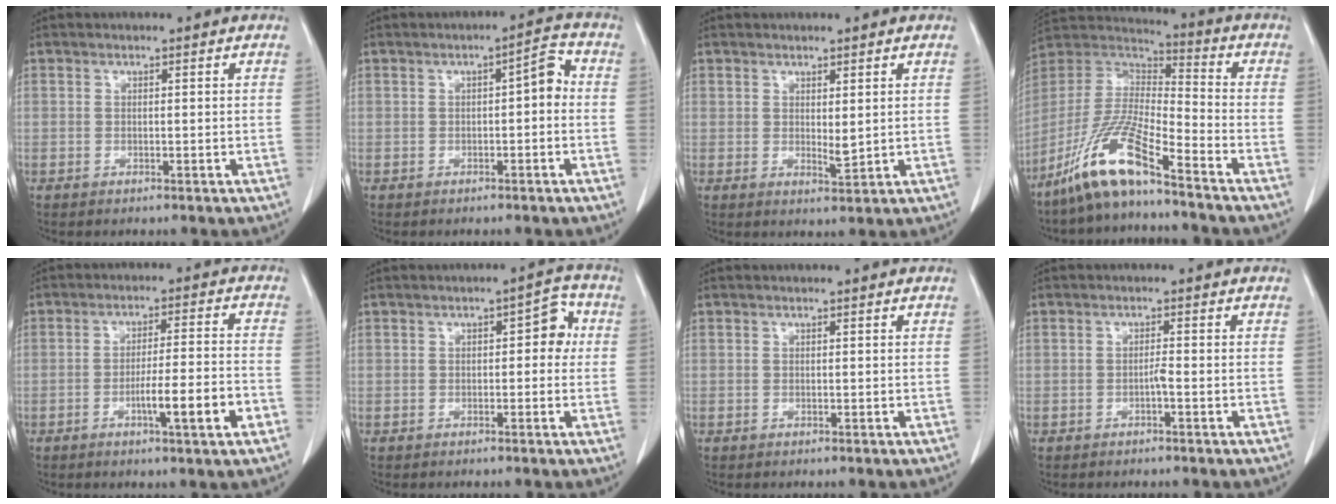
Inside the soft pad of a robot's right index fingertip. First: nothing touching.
{"total": 3.7, "force": [-0.2, 1.2, 3.5], "torque": [-0.047, 0.018, -0.006]}
{"total": 2.0, "force": [0.5, 0.6, 1.9], "torque": [-0.034, -0.010, 0.015]}
{"total": 13.3, "force": [-9.4, 1.2, 9.3], "torque": [-0.197, -0.008, -0.183]}
{"total": 8.5, "force": [-3.5, 0.0, 7.8], "torque": [-0.119, 0.000, -0.053]}
{"total": 4.2, "force": [0.4, 2.2, 3.6], "torque": [-0.036, 0.022, 0.000]}
{"total": 0.0}
{"total": 1.0, "force": [-0.6, -0.1, 0.9], "torque": [-0.015, 0.003, -0.010]}